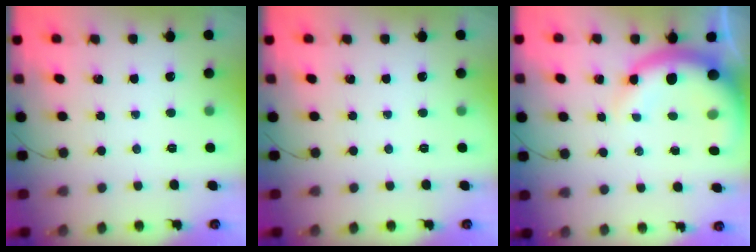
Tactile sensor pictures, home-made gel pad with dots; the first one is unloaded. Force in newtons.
{"total": 0.0}
{"total": 10.8, "press": 10.4, "slide": 2.7}